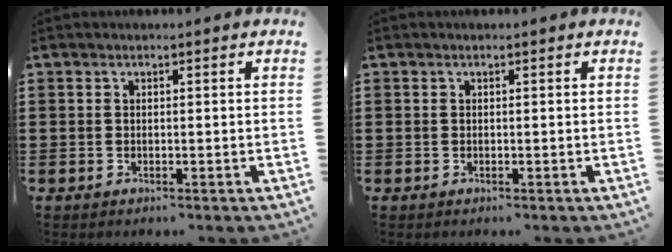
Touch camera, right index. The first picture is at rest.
{"total": 0.0}